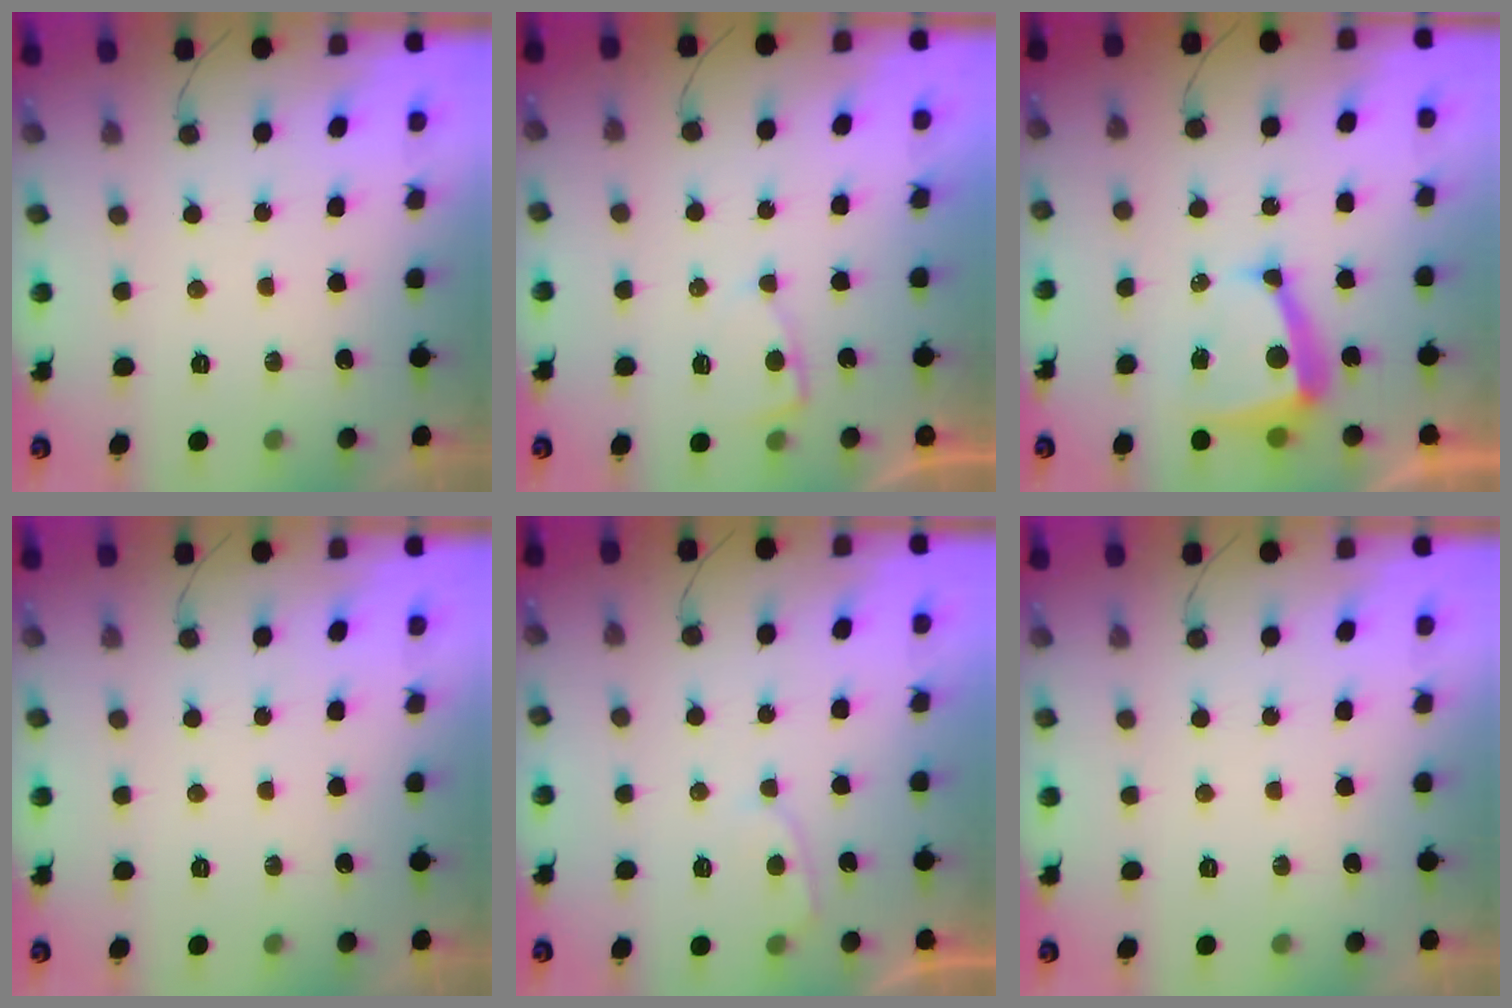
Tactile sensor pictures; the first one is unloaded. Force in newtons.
{"total": 3.2, "press": 3.2, "slide": 0.2}
{"total": 7.7, "press": 7.7, "slide": 0.5}
{"total": 0.0}
{"total": 2.9, "press": 2.9, "slide": 0.3}
{"total": 0.0}